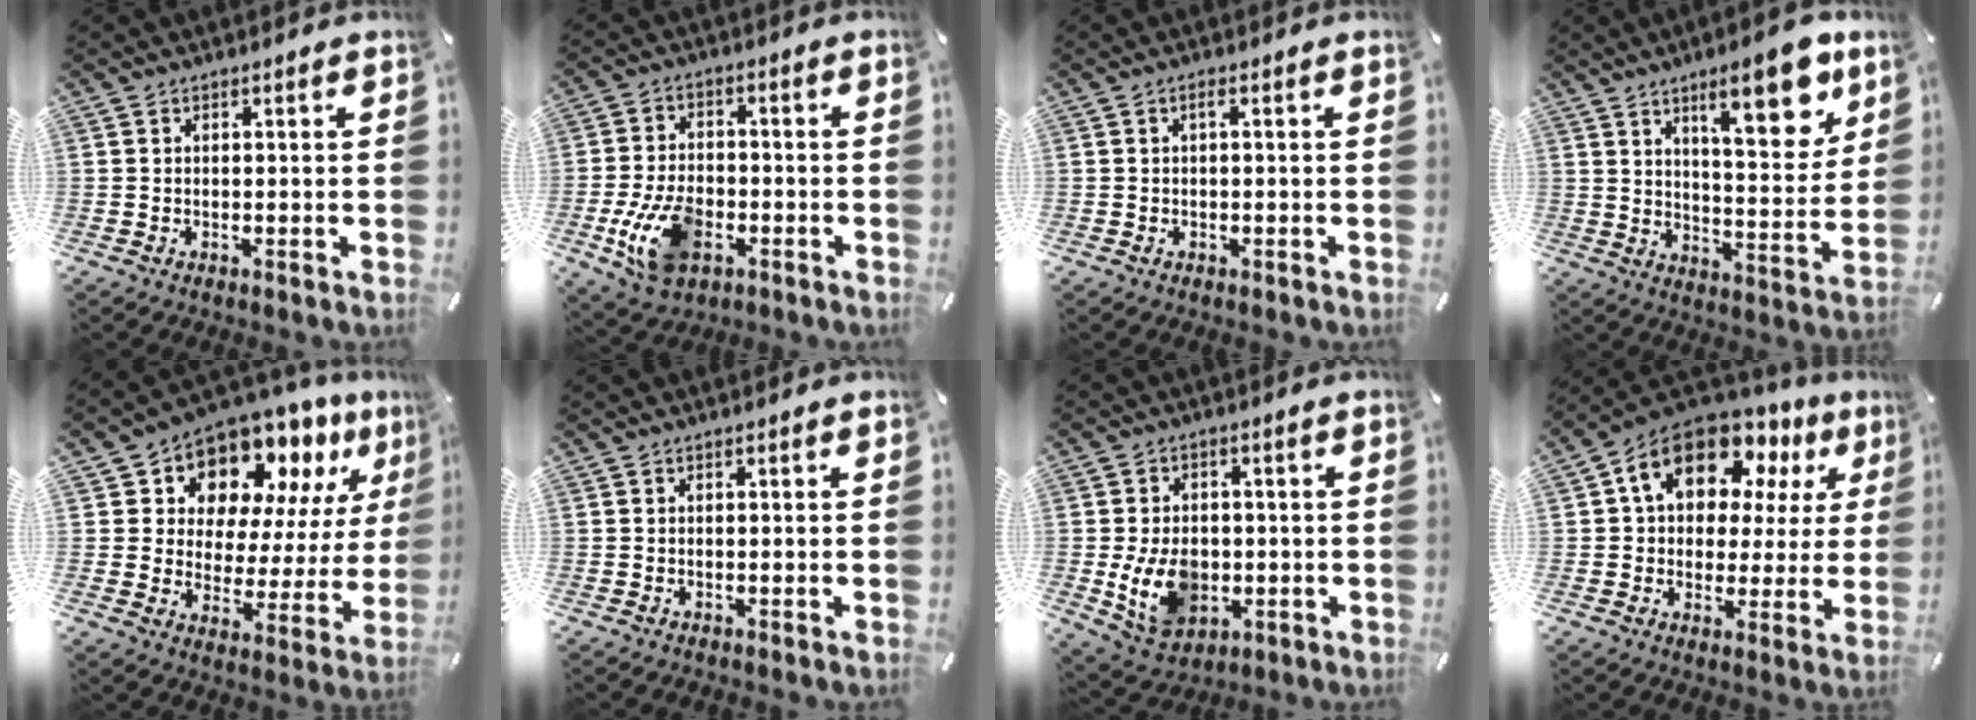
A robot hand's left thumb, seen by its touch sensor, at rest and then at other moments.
{"total": 11.9, "force": [-3.9, 7.8, 8.2], "torque": [-0.160, 0.002, -0.068]}
{"total": 1.3, "force": [0.1, 0.5, 1.2], "torque": [-0.023, 0.002, 0.000]}
{"total": 16.3, "force": [9.6, 5.7, 11.9], "torque": [-0.150, -0.056, 0.147]}
{"total": 12.7, "force": [10.9, 6.2, 2.1], "torque": [-0.047, -0.110, 0.191]}
{"total": 0.0}
{"total": 11.3, "force": [-1.7, 8.7, 6.9], "torque": [-0.140, 0.004, -0.029]}
{"total": 15.5, "force": [8.4, 10.2, 8.1], "torque": [-0.143, -0.040, 0.153]}